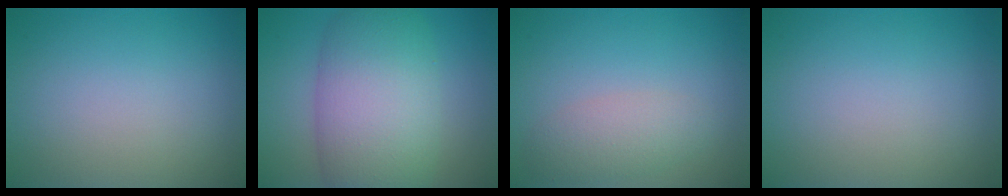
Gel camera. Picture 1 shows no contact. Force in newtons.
{"total": 10.1, "press": 10.1, "slide": 0.2}
{"total": 2.7, "press": 2.7, "slide": 0.1}
{"total": 0.0}